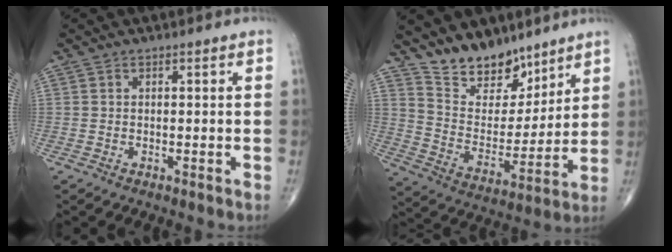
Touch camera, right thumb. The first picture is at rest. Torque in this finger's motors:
{"motor_torque": [-1.48, 1.56, -0.03, 0.79, 0.16]}